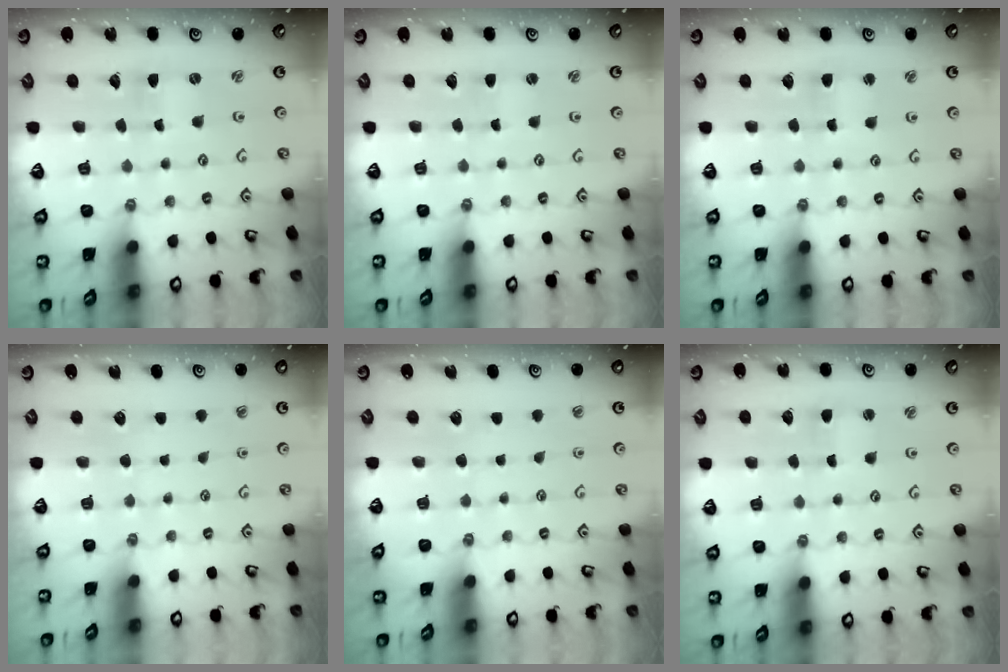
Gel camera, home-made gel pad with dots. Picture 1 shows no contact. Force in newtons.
{"total": 0.0}
{"total": 1.8, "press": 1.7, "slide": 0.4}
{"total": 0.0}
{"total": 0.0}
{"total": 1.8, "press": 1.8, "slide": 0.3}